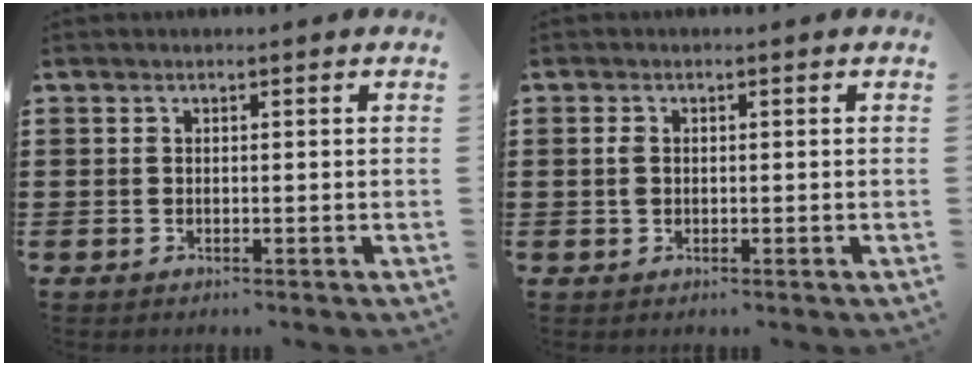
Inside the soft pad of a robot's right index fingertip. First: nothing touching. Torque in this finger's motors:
{"motor_torque": [-0.31, 0.35, 0.02, 0.03]}